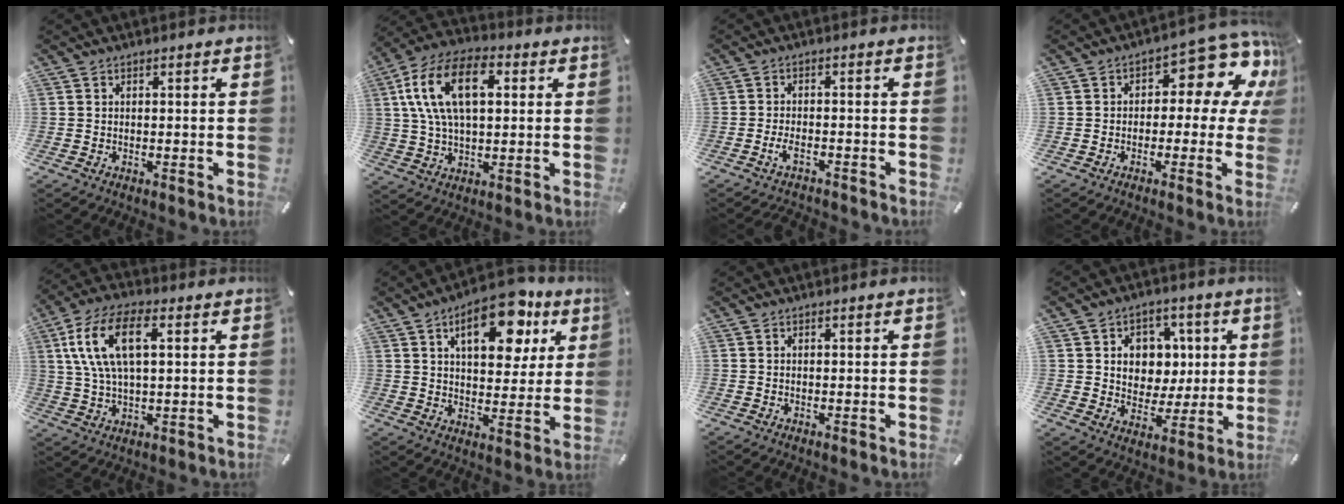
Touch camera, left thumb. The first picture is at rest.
{"total": 15.9, "force": [4.3, 9.1, 12.4], "torque": [-0.269, 0.009, 0.071]}
{"total": 3.4, "force": [-2.4, 1.3, 2.0], "torque": [-0.039, 0.011, -0.047]}
{"total": 11.0, "force": [4.7, 5.7, 8.2], "torque": [-0.097, -0.043, 0.075]}
{"total": 13.4, "force": [4.2, 6.5, 11.0], "torque": [-0.248, 0.007, 0.070]}
{"total": 16.6, "force": [8.3, 8.6, 11.5], "torque": [-0.152, -0.030, 0.134]}
{"total": 0.0}
{"total": 9.4, "force": [1.9, 8.9, 2.5], "torque": [-0.036, -0.011, 0.038]}